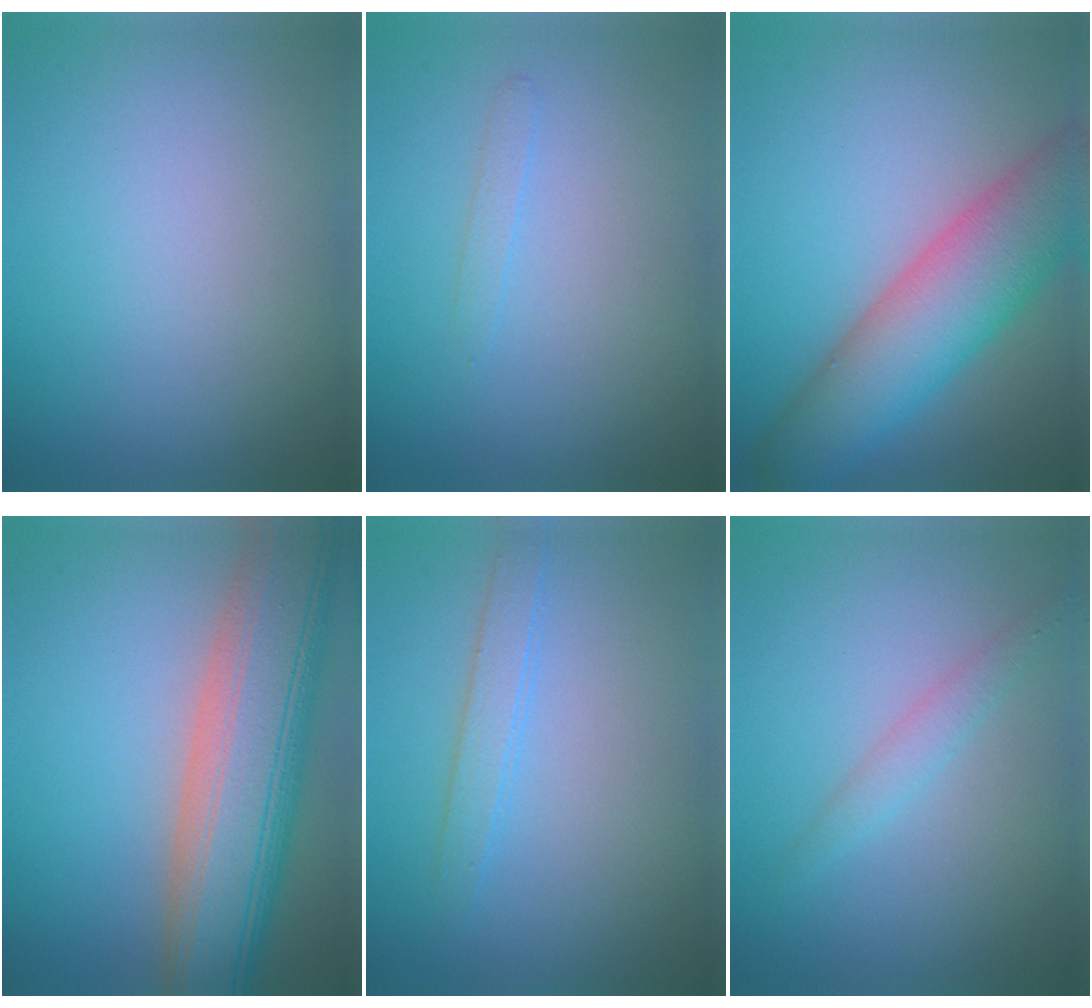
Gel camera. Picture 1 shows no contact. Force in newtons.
{"total": 0.8, "press": 0.8, "slide": 0.0}
{"total": 9.7, "press": 9.7, "slide": 0.4}
{"total": 12.0, "press": 12.0, "slide": 1.0}
{"total": 1.9, "press": 1.9, "slide": 0.1}
{"total": 1.6, "press": 1.6, "slide": 0.1}